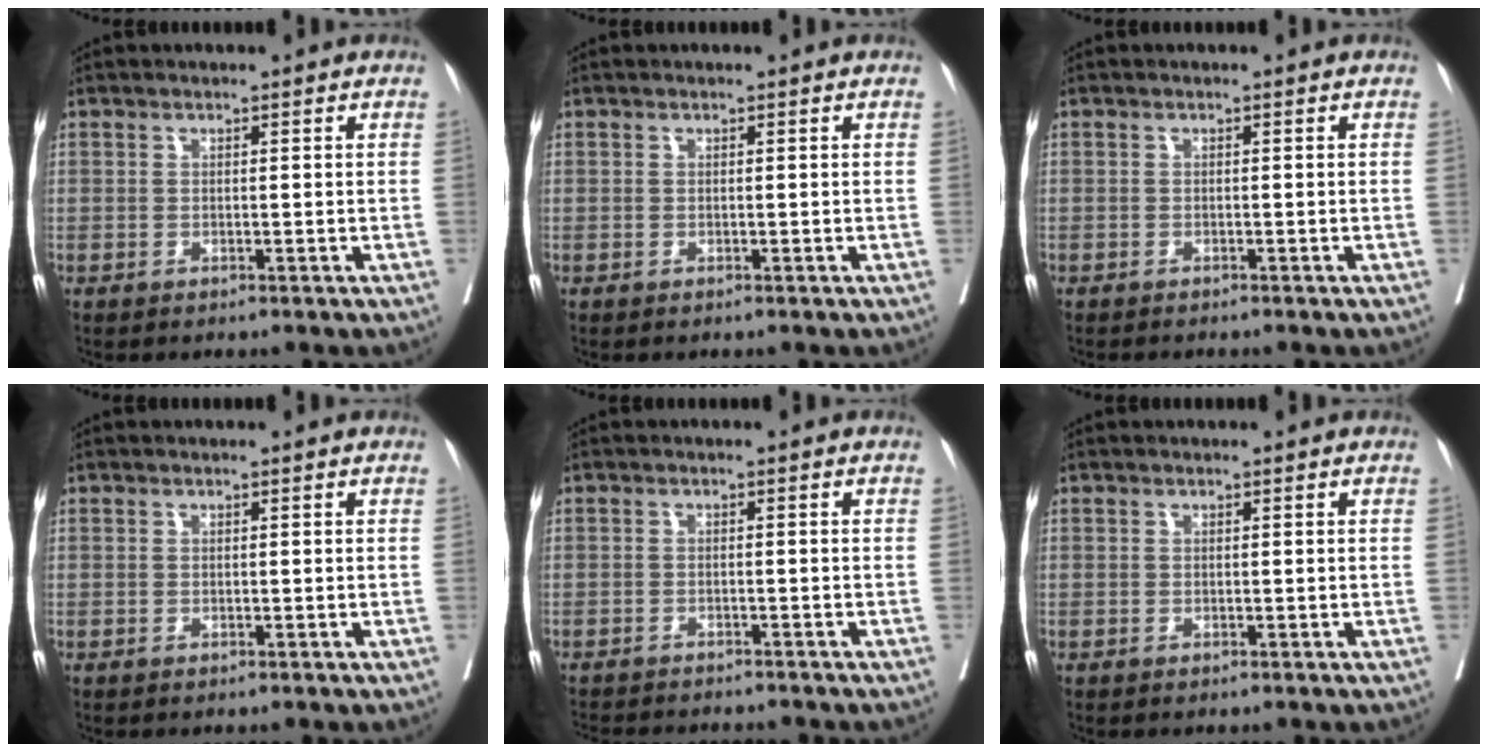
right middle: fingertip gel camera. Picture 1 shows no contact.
{"total": 0.0}
{"total": 1.5, "force": [-1.4, 0.0, 0.5], "torque": [-0.009, -0.002, -0.020]}
{"total": 0.0}
{"total": 9.1, "force": [-8.5, 1.4, 2.9], "torque": [-0.040, -0.009, -0.112]}
{"total": 0.0}